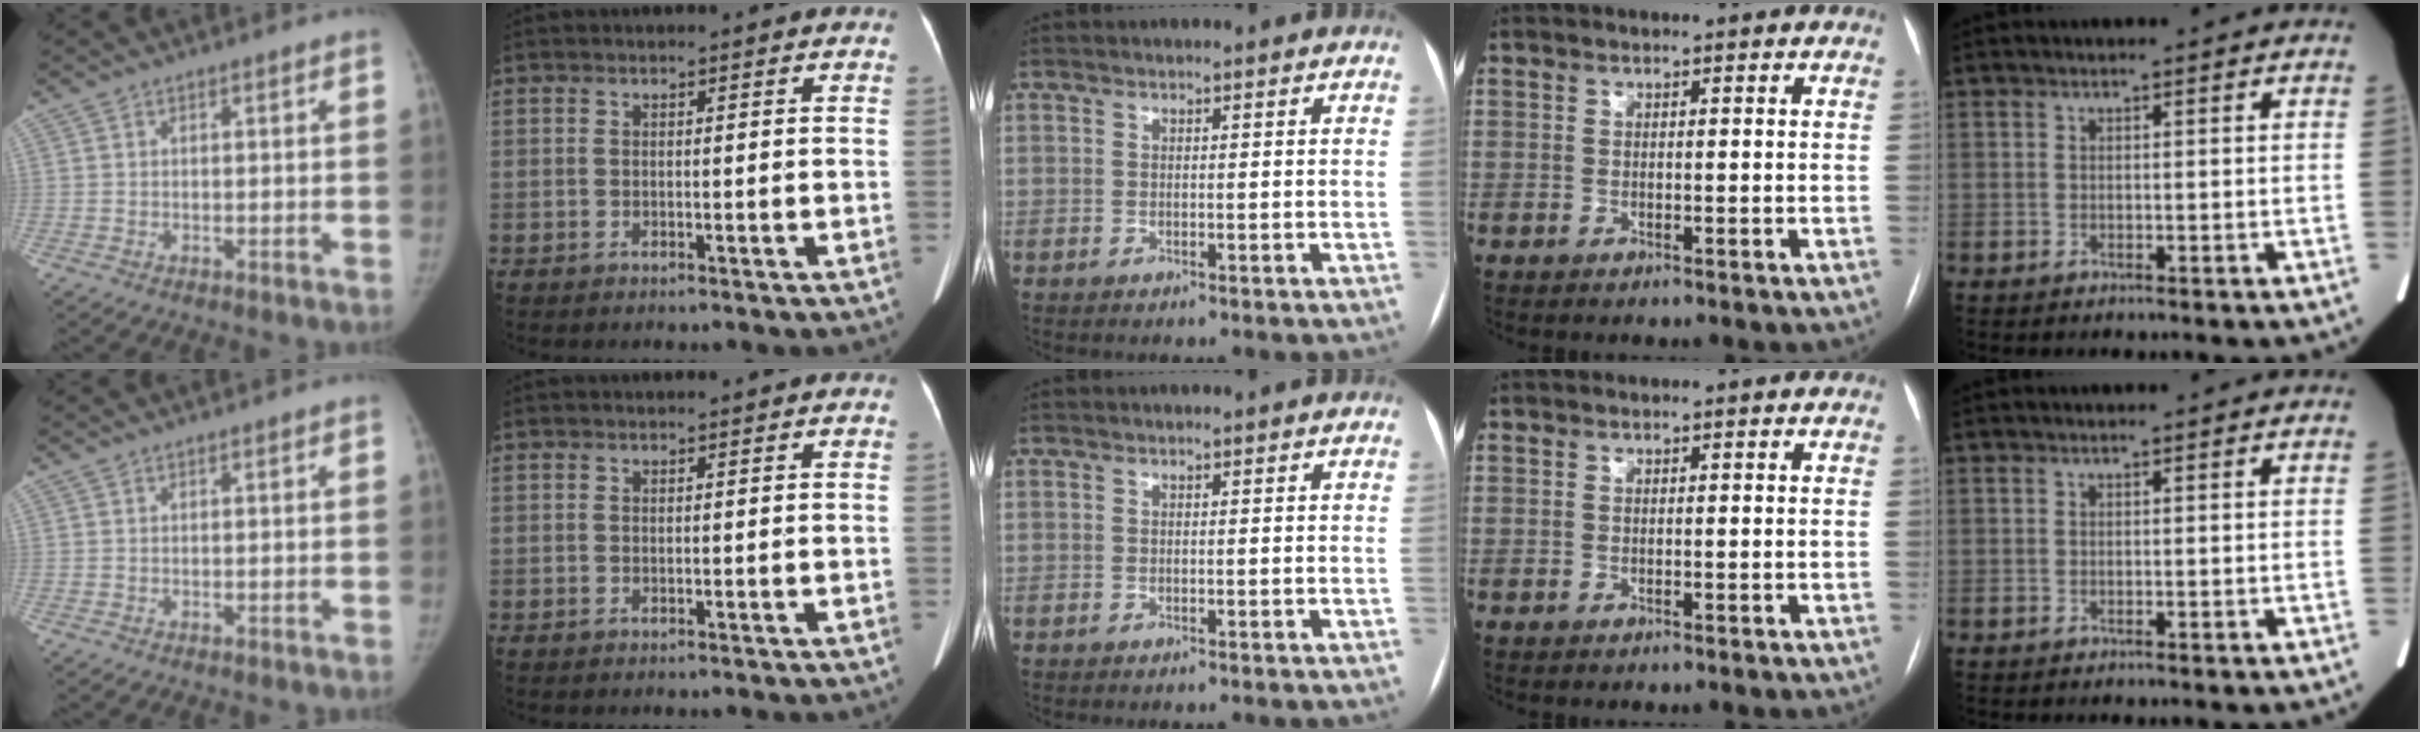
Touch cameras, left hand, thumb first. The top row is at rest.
{}